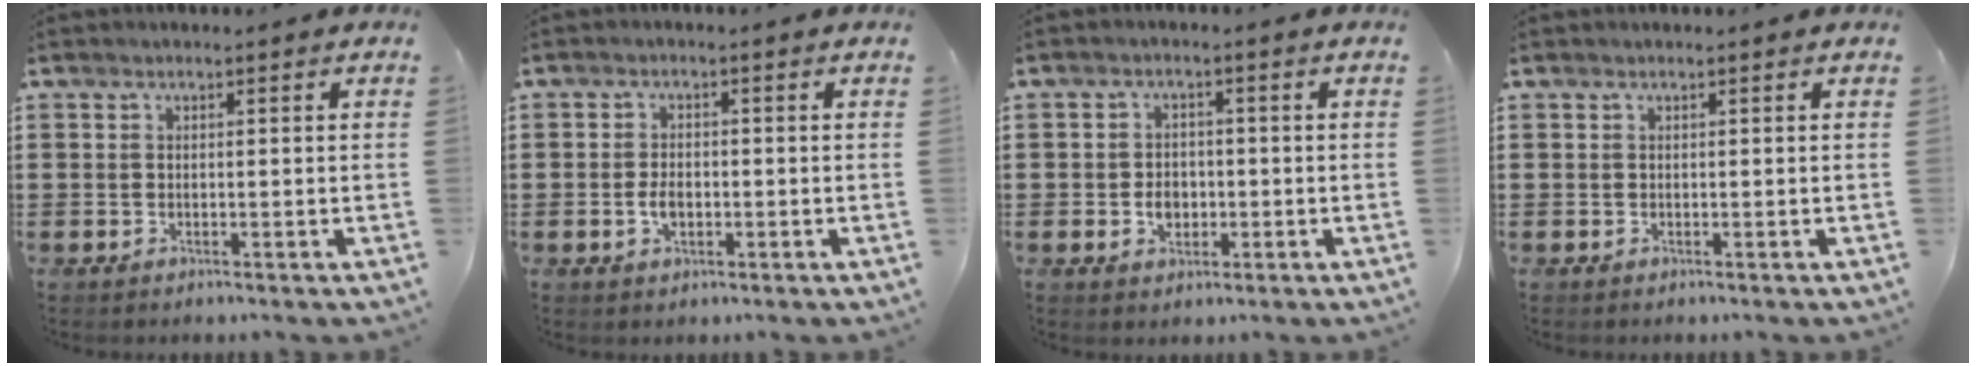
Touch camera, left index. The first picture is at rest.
{"total": 2.7, "force": [-0.4, 1.6, 2.2], "torque": [-0.049, -0.001, -0.010]}
{"total": 3.1, "force": [-0.7, 2.4, 1.9], "torque": [-0.032, -0.002, -0.016]}
{"total": 0.0}